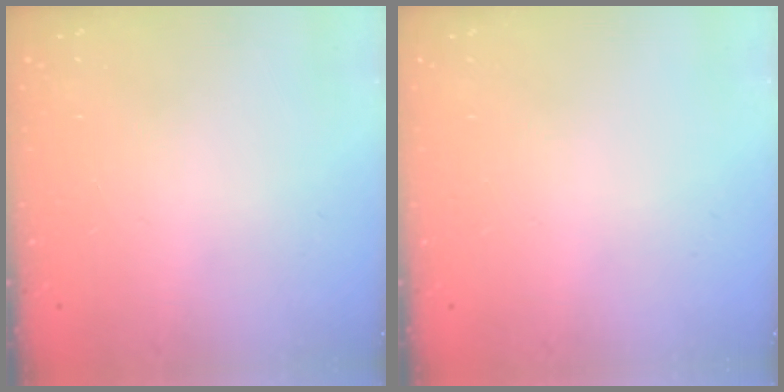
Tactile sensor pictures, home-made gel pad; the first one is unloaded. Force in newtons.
{"total": 0.0}